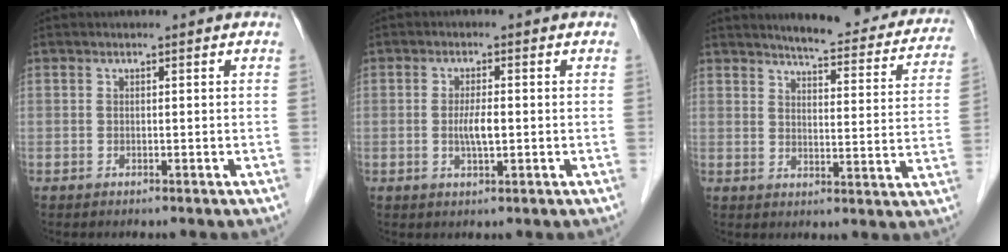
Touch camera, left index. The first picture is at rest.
{"total": 3.1, "force": [-0.3, 0.6, 3.0], "torque": [-0.062, -0.002, -0.005]}
{"total": 17.6, "force": [16.0, 3.1, 6.6], "torque": [-0.065, -0.035, 0.178]}